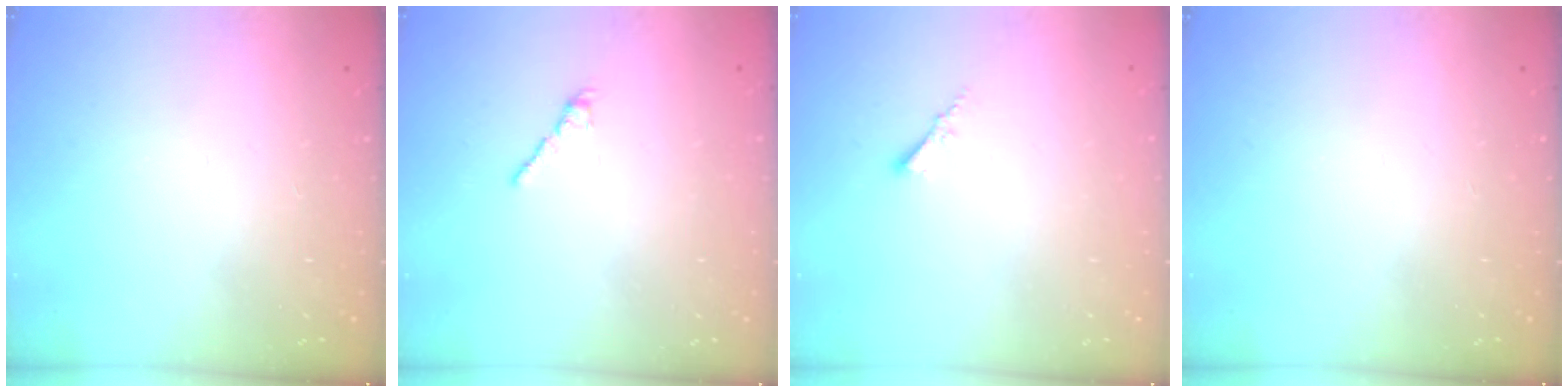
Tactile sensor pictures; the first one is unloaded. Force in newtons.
{"total": 2.2, "press": 2.2, "slide": 0.4}
{"total": 1.8, "press": 1.7, "slide": 0.3}
{"total": 0.0}